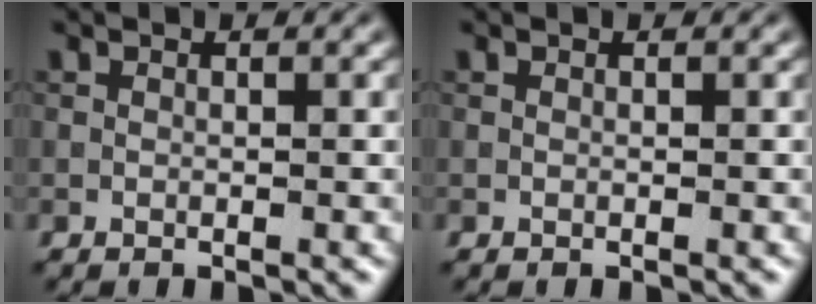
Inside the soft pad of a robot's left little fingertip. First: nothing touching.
{"total": 0.0}